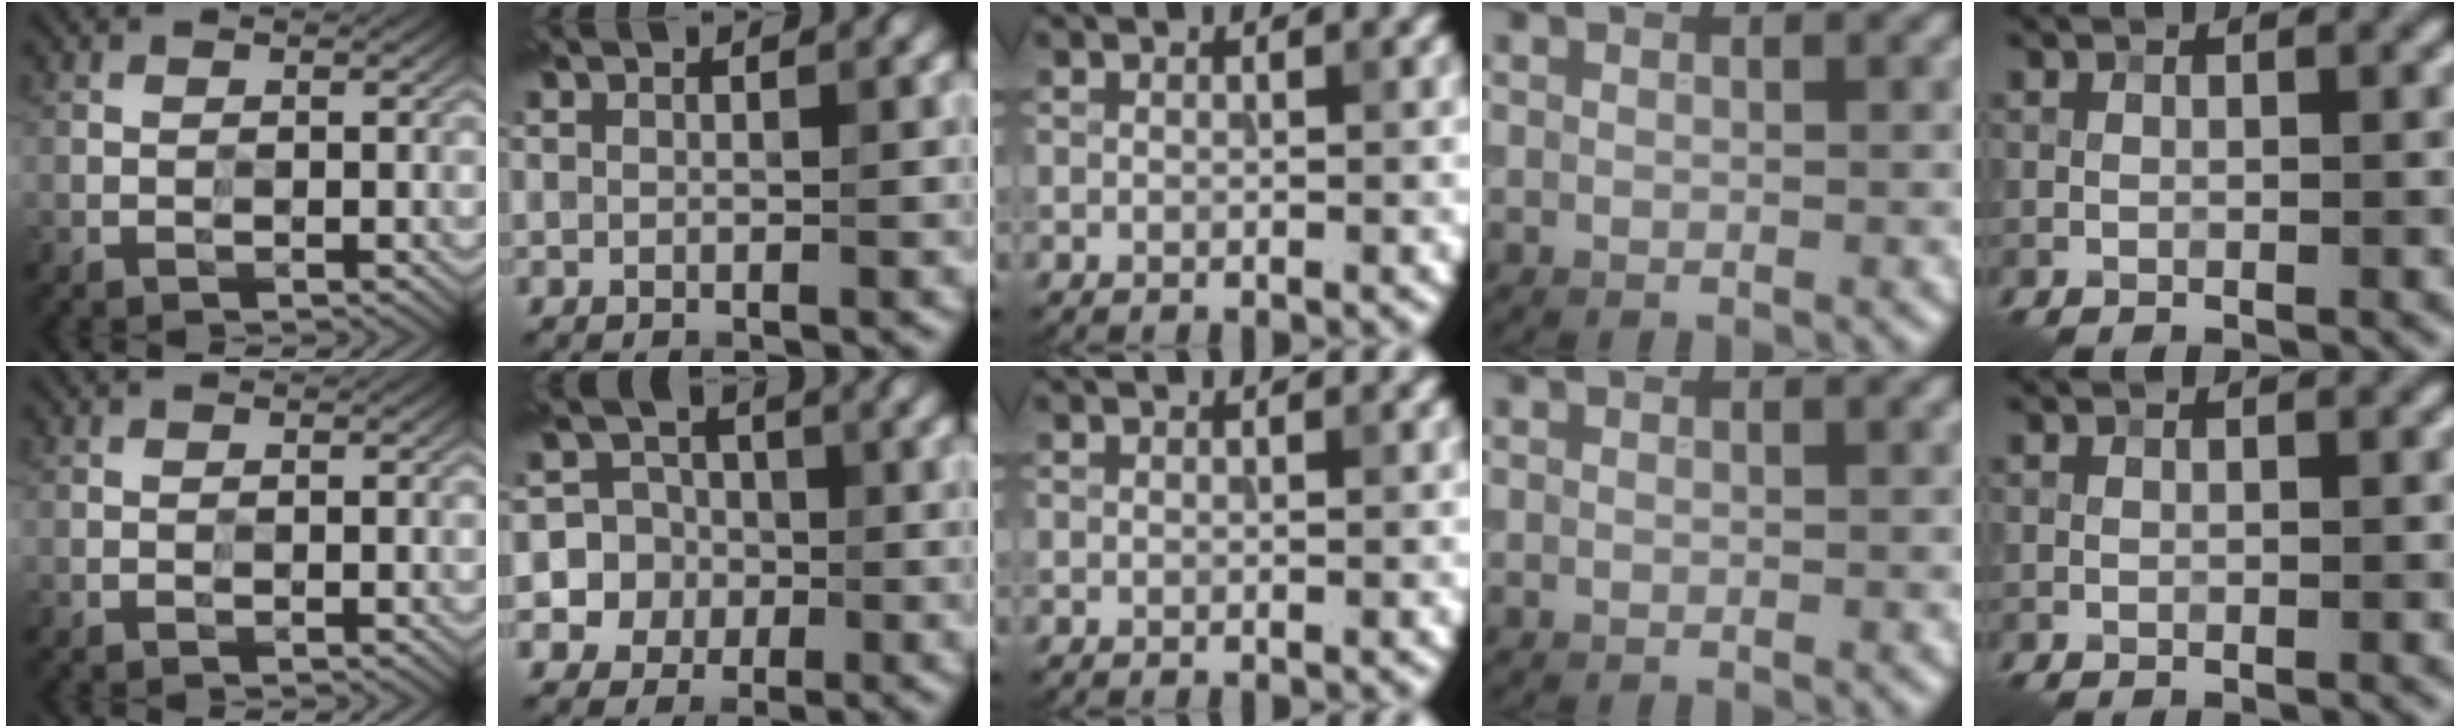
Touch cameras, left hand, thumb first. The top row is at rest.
{"index": {"total": 7.2, "force": [-1.7, 6.9, 0.9], "torque": [-0.008, 0.018, -0.049]}}